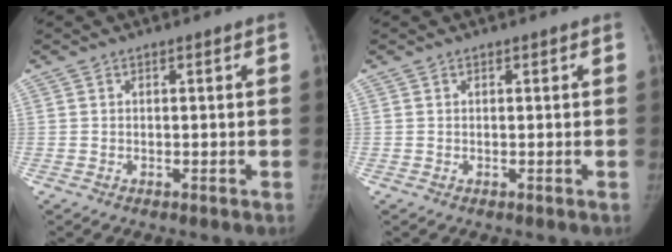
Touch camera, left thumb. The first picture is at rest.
{"total": 0.0}